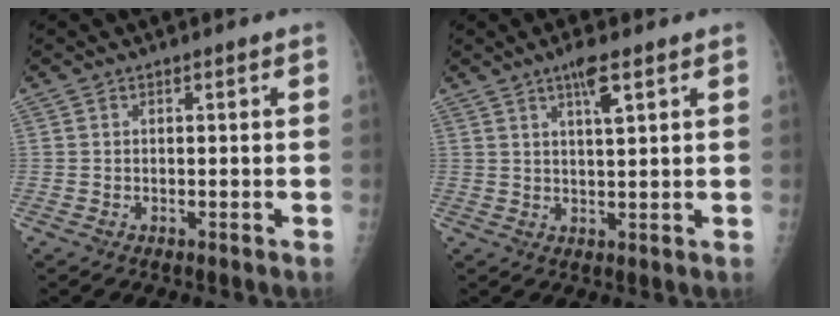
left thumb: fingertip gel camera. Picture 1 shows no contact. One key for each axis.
{"total": 4.5, "fx": 2.4, "fy": 0.6, "fz": 3.7, "tx": -0.064, "ty": -0.009, "tz": 0.043}